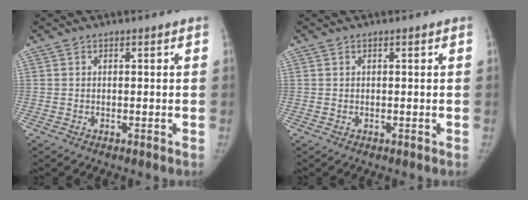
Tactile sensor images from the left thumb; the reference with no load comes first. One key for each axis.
{"total": 0.0}